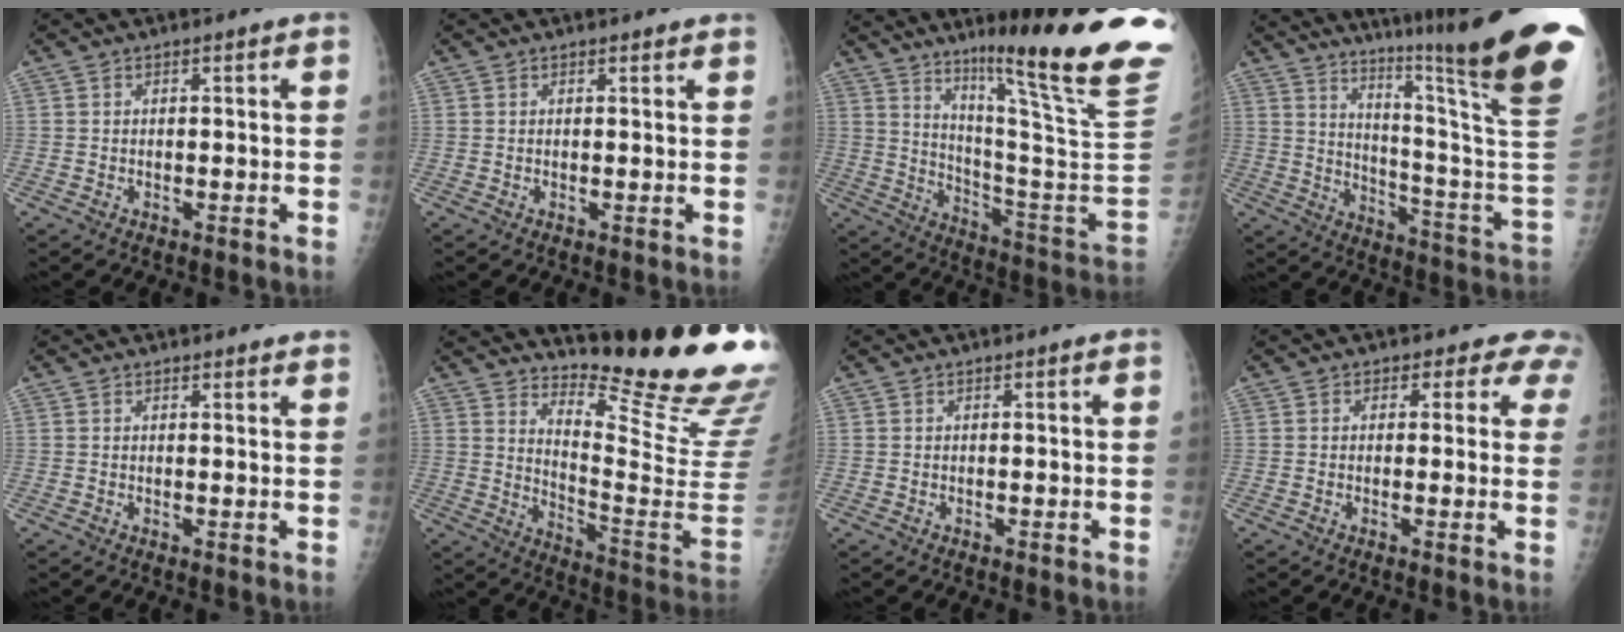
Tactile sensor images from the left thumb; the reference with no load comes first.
{"total": 0.9, "force": [0.9, 0.3, 0.2], "torque": [-0.002, -0.002, 0.012]}
{"total": 28.2, "force": [17.9, 1.1, 21.7], "torque": [-0.271, -0.121, 0.269]}
{"total": 30.0, "force": [21.4, -0.4, 21.0], "torque": [-0.272, -0.161, 0.301]}
{"total": 2.3, "force": [2.2, 0.4, 0.6], "torque": [-0.002, -0.008, 0.021]}
{"total": 22.5, "force": [18.6, 2.6, 12.5], "torque": [-0.160, -0.190, 0.250]}
{"total": 0.0}
{"total": 4.6, "force": [3.4, 3.0, 0.9], "torque": [0.028, -0.011, 0.017]}